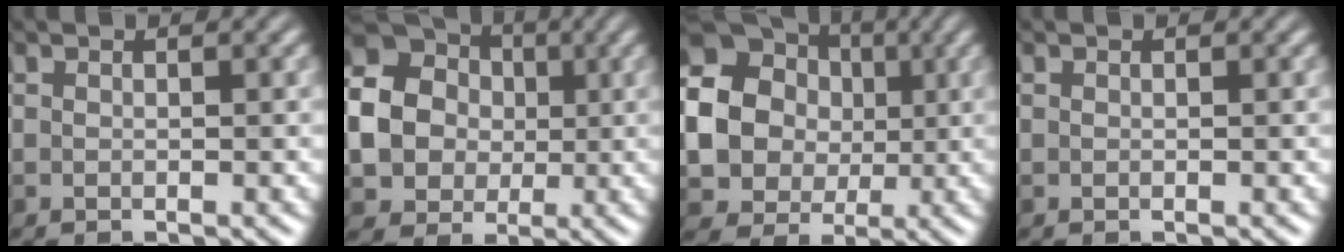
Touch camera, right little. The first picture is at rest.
{"total": 16.8, "force": [2.0, 15.5, 6.4], "torque": [-0.162, 0.012, 0.005]}
{"total": 21.3, "force": [3.0, 19.8, 7.5], "torque": [-0.186, 0.007, 0.016]}
{"total": 0.0}